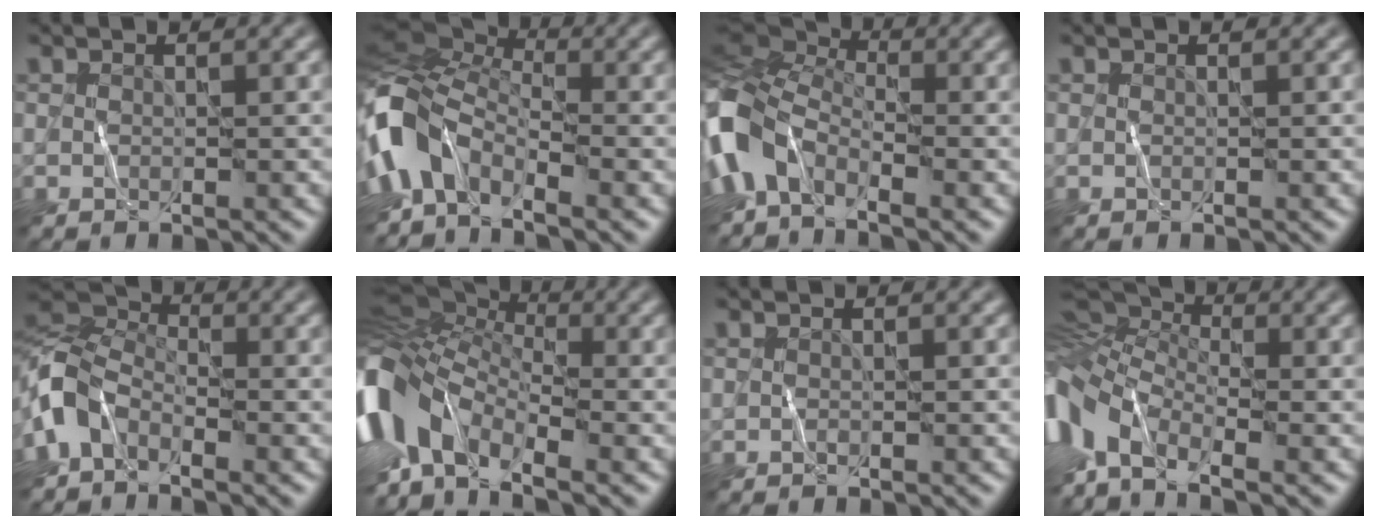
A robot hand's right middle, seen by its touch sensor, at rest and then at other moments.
{"total": 8.6, "force": [-2.9, 4.7, 6.6], "torque": [-0.147, 0.005, -0.083]}
{"total": 7.8, "force": [-3.0, 4.5, 5.7], "torque": [-0.126, 0.004, -0.087]}
{"total": 0.0}
{"total": 5.3, "force": [-3.1, 3.1, 2.8], "torque": [-0.064, 0.002, -0.088]}
{"total": 11.0, "force": [-3.5, 6.0, 8.6], "torque": [-0.192, -0.012, -0.077]}
{"total": 0.0}
{"total": 7.8, "force": [-2.3, 4.0, 6.4], "torque": [-0.146, 0.004, -0.068]}